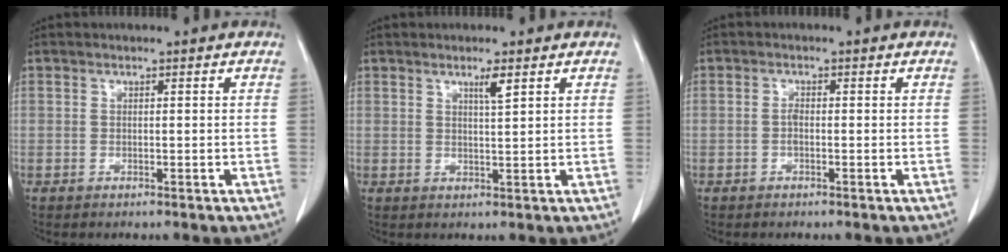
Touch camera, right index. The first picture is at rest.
{"total": 2.2, "force": [1.3, -0.1, 1.8], "torque": [-0.037, -0.005, 0.023]}
{"total": 0.9, "force": [-0.2, 0.4, 0.8], "torque": [-0.014, 0.003, -0.003]}